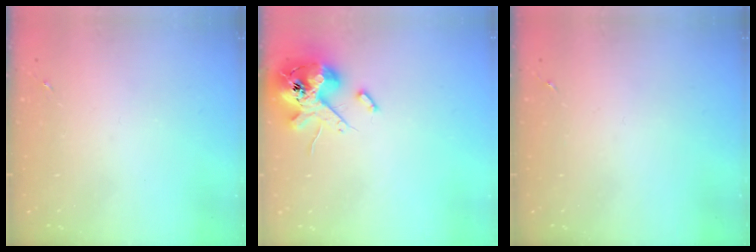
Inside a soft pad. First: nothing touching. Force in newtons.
{"total": 14.9, "press": 14.7, "slide": 2.3}
{"total": 0.0}